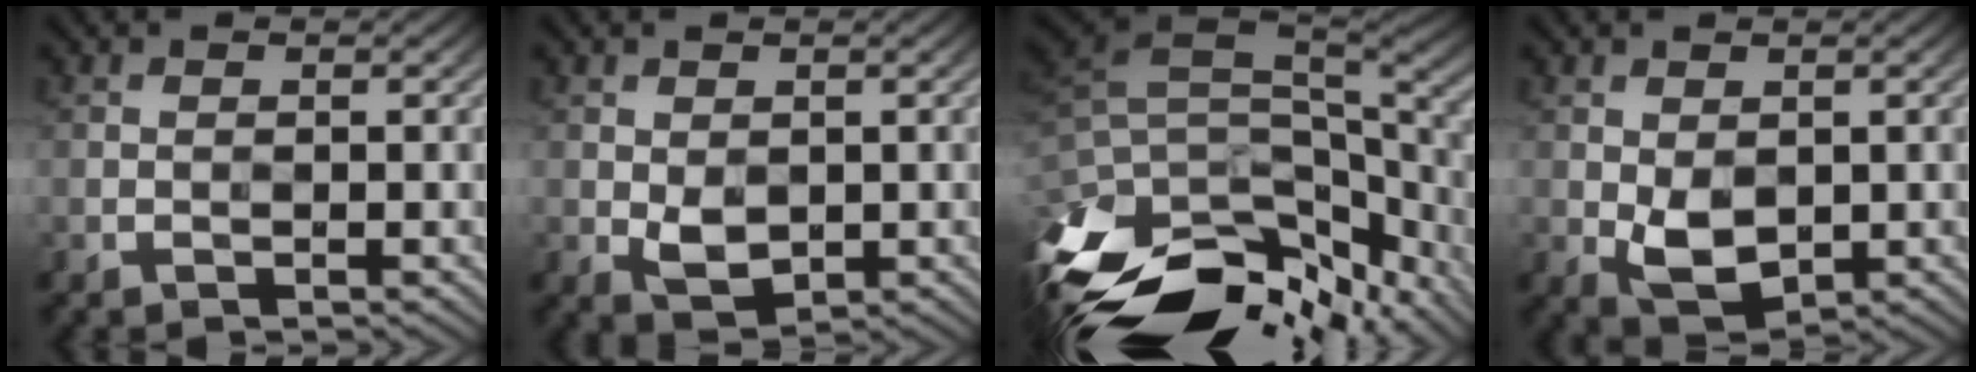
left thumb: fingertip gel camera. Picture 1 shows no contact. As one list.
[{"total": 3.1, "force": [0.0, 2.1, 2.3], "torque": [-0.050, -0.007, 0.006]}, {"total": 15.6, "force": [-6.6, 8.1, 11.5], "torque": [-0.259, -0.020, -0.077]}, {"total": 4.8, "force": [-0.3, 3.1, 3.7], "torque": [-0.079, -0.009, 0.001]}]